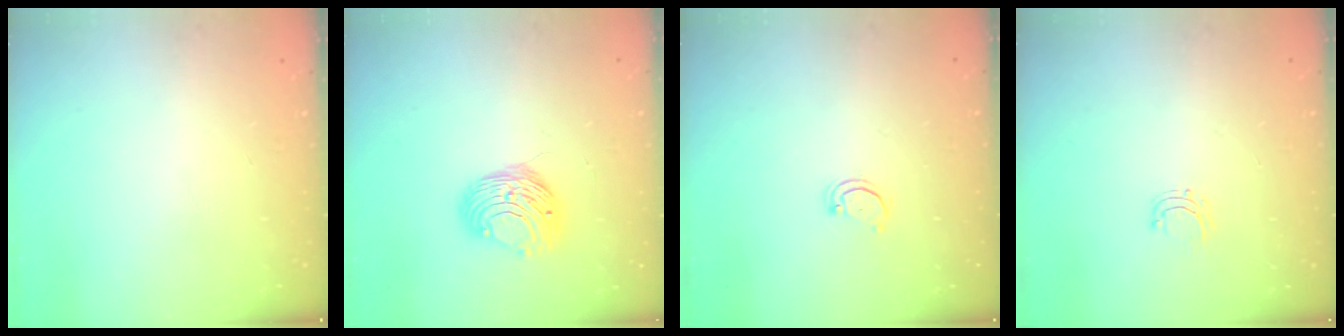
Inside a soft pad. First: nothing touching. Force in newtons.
{"total": 10.1, "press": 10.1, "slide": 0.7}
{"total": 2.2, "press": 2.2, "slide": 0.2}
{"total": 4.2, "press": 4.2, "slide": 0.3}